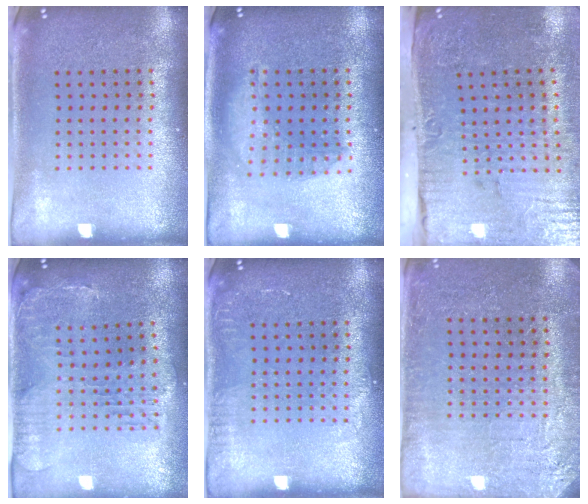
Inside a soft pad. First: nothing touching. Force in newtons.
{"total": 1.5, "press": 1.5, "slide": 0.5}
{"total": 5.0, "press": 4.1, "slide": 2.8}
{"total": 0.7, "press": 0.6, "slide": 0.2}
{"total": 1.0, "press": 1.0, "slide": 0.2}
{"total": 2.8, "press": 2.8, "slide": 0.4}